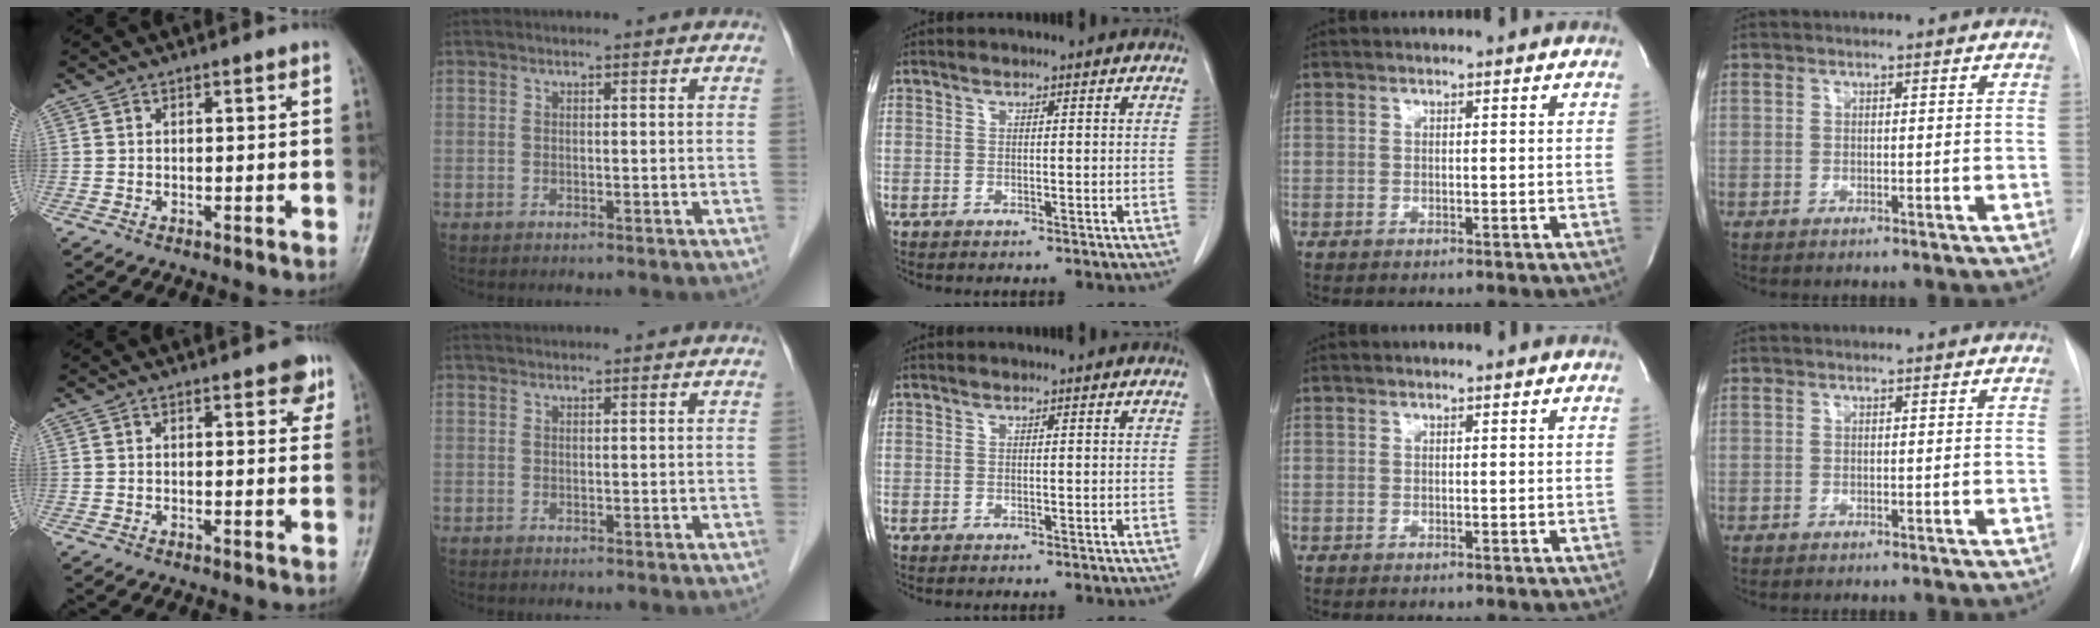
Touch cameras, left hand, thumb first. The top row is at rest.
{"thumb": {"total": 3.3, "force": [2.0, 1.6, 2.1], "torque": [-0.002, -0.006, 0.018]}, "index": {"total": 2.2, "force": [2.1, 0.1, 0.5], "torque": [-0.006, 0.028, 0.034]}}